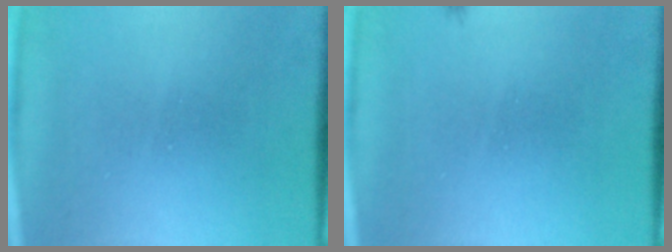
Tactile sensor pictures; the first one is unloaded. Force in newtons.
{"total": 0.6}